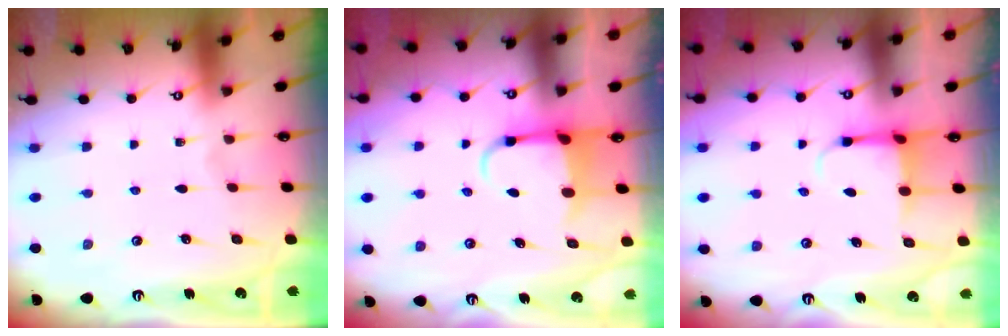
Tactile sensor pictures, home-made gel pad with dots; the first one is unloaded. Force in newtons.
{"total": 4.0, "press": 3.8, "slide": 1.1}
{"total": 3.8, "press": 3.6, "slide": 1.3}